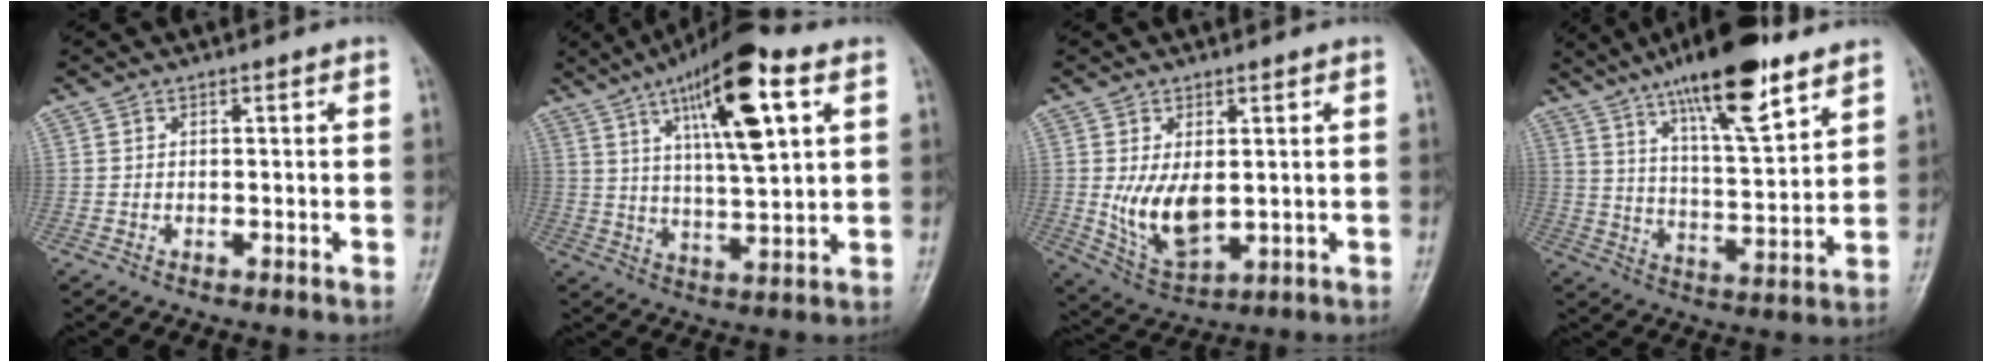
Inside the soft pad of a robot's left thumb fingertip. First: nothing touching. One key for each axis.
{"total": 16.9, "fx": 7.3, "fy": 4.3, "fz": 14.7, "tx": -0.233, "ty": -0.012, "tz": 0.119}
{"total": 9.1, "fx": 0.4, "fy": 5.2, "fz": 7.5, "tx": -0.125, "ty": -0.019, "tz": 0.024}
{"total": 18.7, "fx": 12.1, "fy": 4.6, "fz": 13.4, "tx": -0.200, "ty": -0.050, "tz": 0.205}